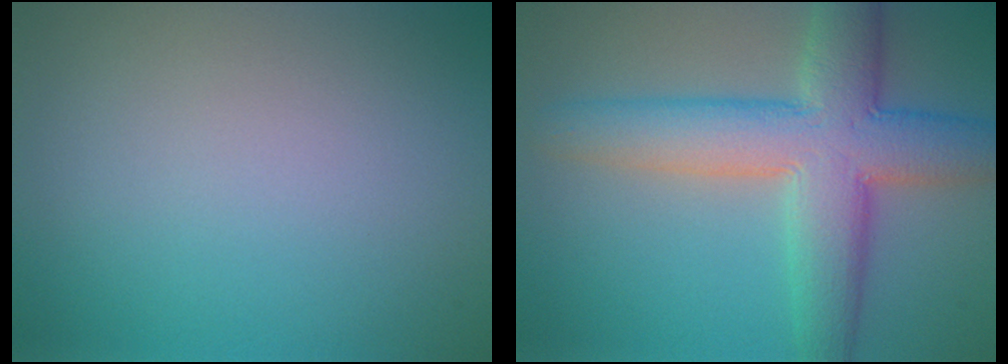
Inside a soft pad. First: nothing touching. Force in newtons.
{"total": 9.0, "press": 9.0, "slide": 0.2}